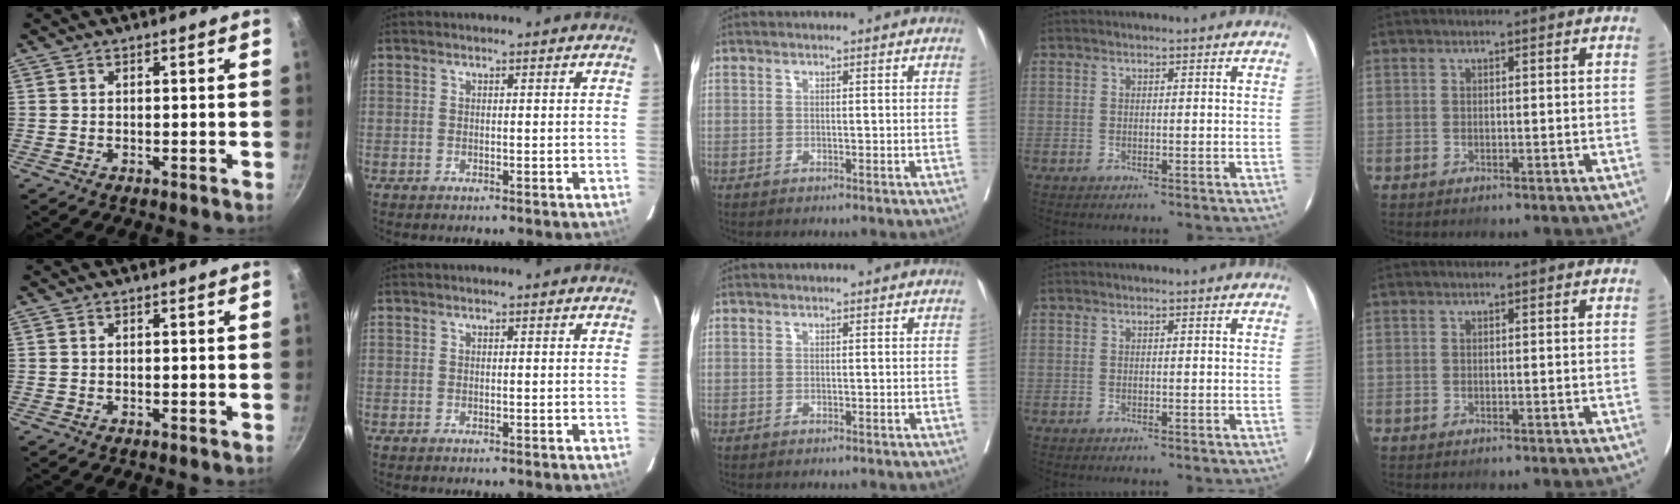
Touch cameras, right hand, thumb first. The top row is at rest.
{}